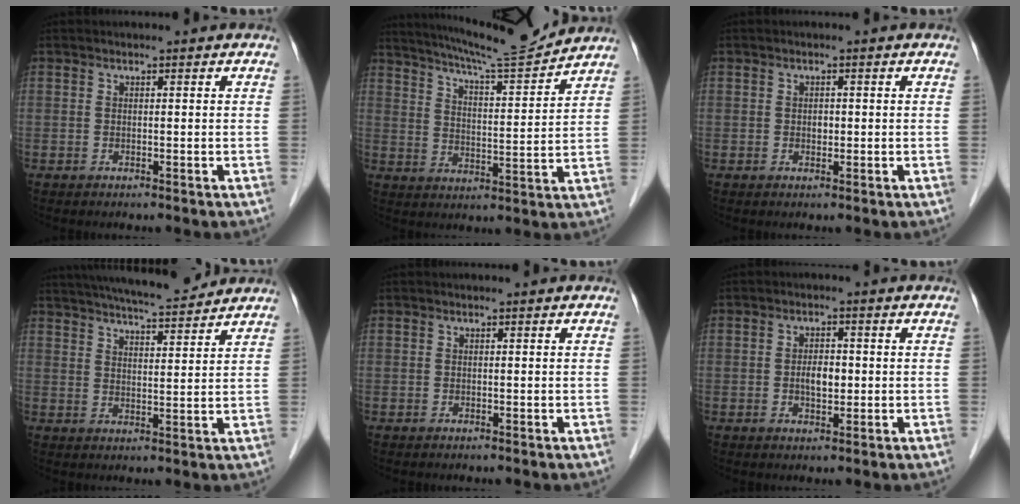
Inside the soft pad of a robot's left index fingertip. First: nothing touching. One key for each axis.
{"total": 13.0, "fx": 12.2, "fy": -0.8, "fz": 4.2, "tx": -0.075, "ty": -0.011, "tz": 0.185}
{"total": 1.0, "fx": -0.1, "fy": 0.7, "fz": 0.7, "tx": -0.012, "ty": 0.001, "tz": -0.001}
{"total": 13.3, "fx": 12.1, "fy": 1.3, "fz": 5.6, "tx": -0.096, "ty": 0.013, "tz": 0.178}
{"total": 0.0}
{"total": 3.1, "fx": -0.3, "fy": 1.5, "fz": 2.7, "tx": -0.048, "ty": 0.001, "tz": -0.004}